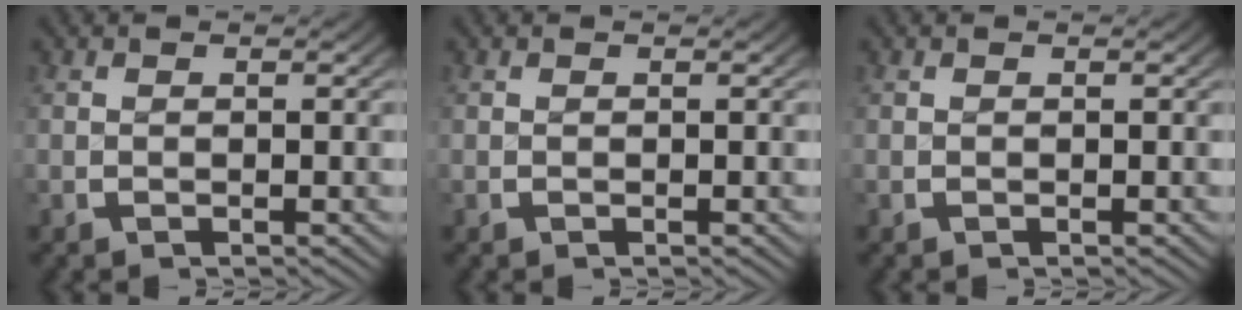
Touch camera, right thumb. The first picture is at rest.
{"total": 0.0}
{"total": 0.0}